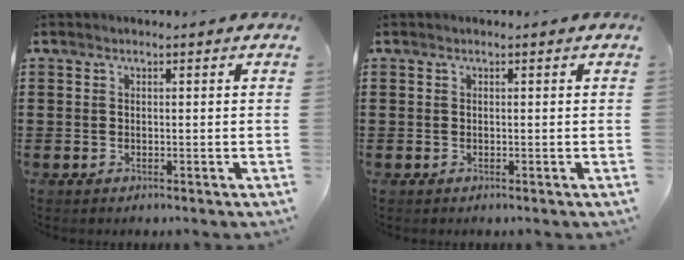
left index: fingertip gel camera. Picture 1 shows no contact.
{"total": 0.0}